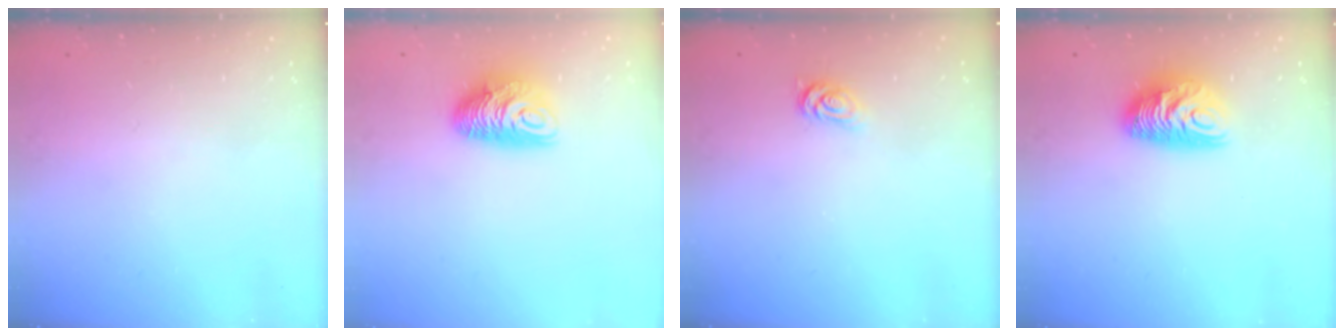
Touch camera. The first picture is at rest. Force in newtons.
{"total": 10.3, "press": 10.3, "slide": 0.4}
{"total": 2.5, "press": 2.5, "slide": 0.3}
{"total": 10.3, "press": 10.3, "slide": 0.5}